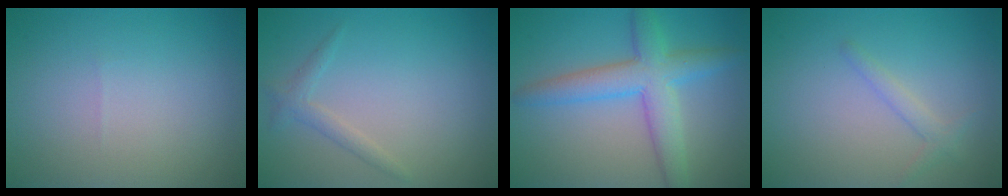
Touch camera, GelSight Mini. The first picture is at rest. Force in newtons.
{"total": 1.4, "press": 1.4, "slide": 0.1}
{"total": 5.4, "press": 5.4, "slide": 0.1}
{"total": 1.4, "press": 1.4, "slide": 0.0}